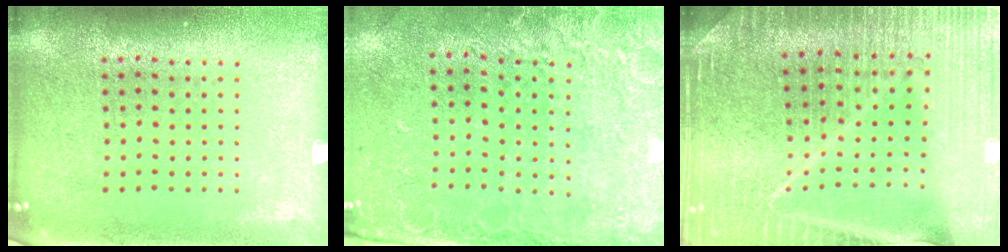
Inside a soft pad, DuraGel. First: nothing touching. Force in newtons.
{"total": 2.6, "press": 2.1, "slide": 1.5}
{"total": 4.0, "press": 3.8, "slide": 1.2}